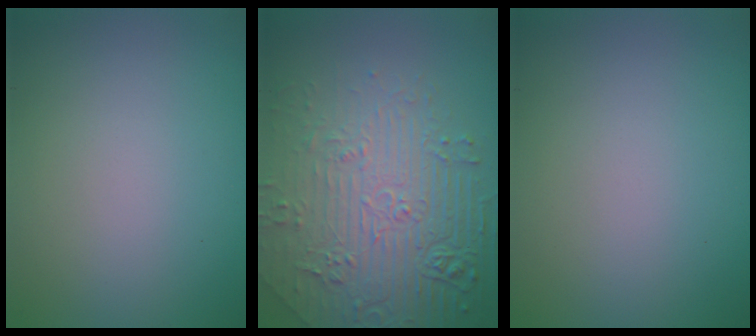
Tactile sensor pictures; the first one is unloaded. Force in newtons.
{"total": 7.9, "press": 6.1, "slide": 5.1}
{"total": 0.0}